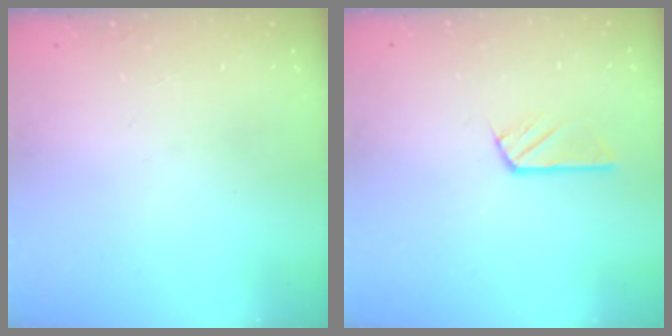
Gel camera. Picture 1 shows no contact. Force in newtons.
{"total": 3.5, "press": 3.5, "slide": 0.2}